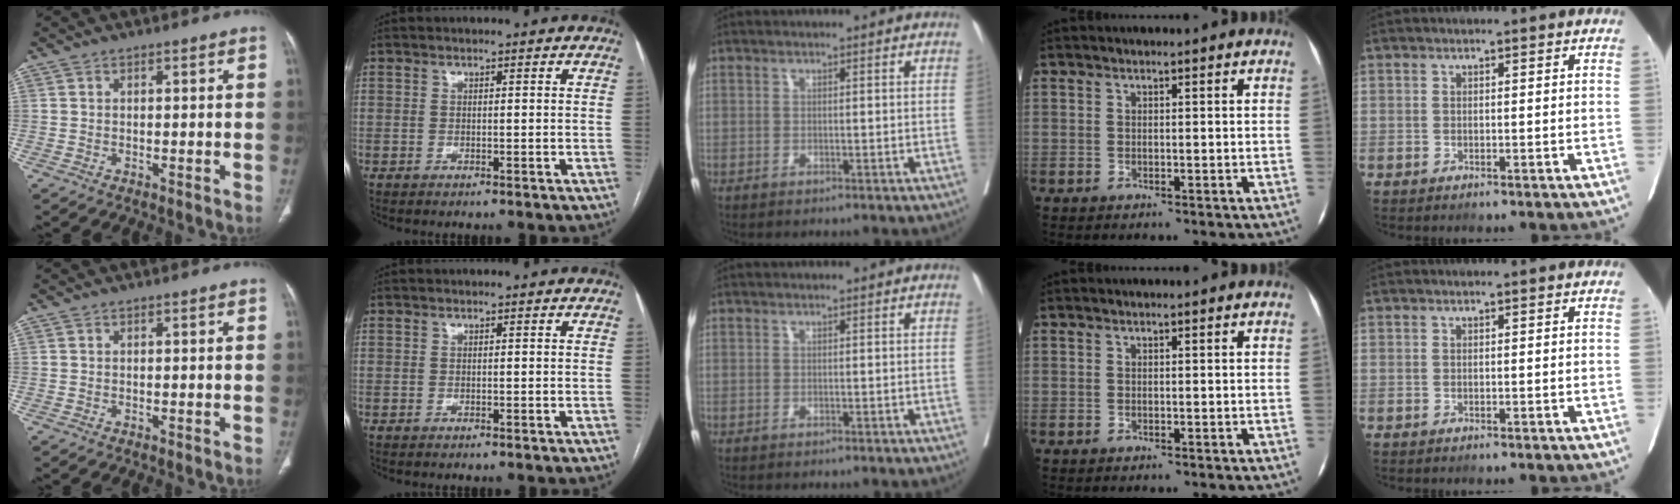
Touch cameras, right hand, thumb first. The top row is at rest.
{}